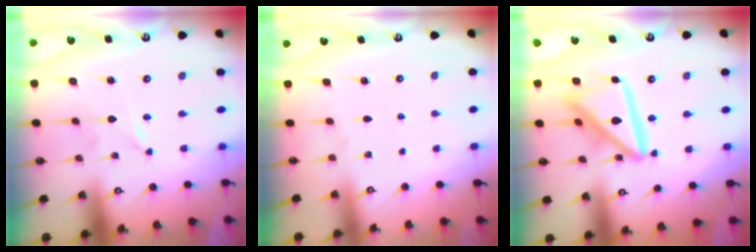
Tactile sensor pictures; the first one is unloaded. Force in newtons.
{"total": 0.0}
{"total": 16.7, "press": 16.6, "slide": 1.8}